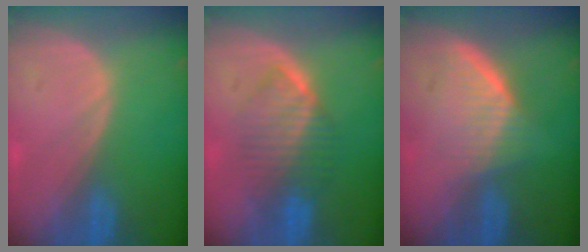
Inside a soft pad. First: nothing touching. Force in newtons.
{"total": 6.6, "press": 6.5, "slide": 1.0}
{"total": 6.0, "press": 5.7, "slide": 2.1}